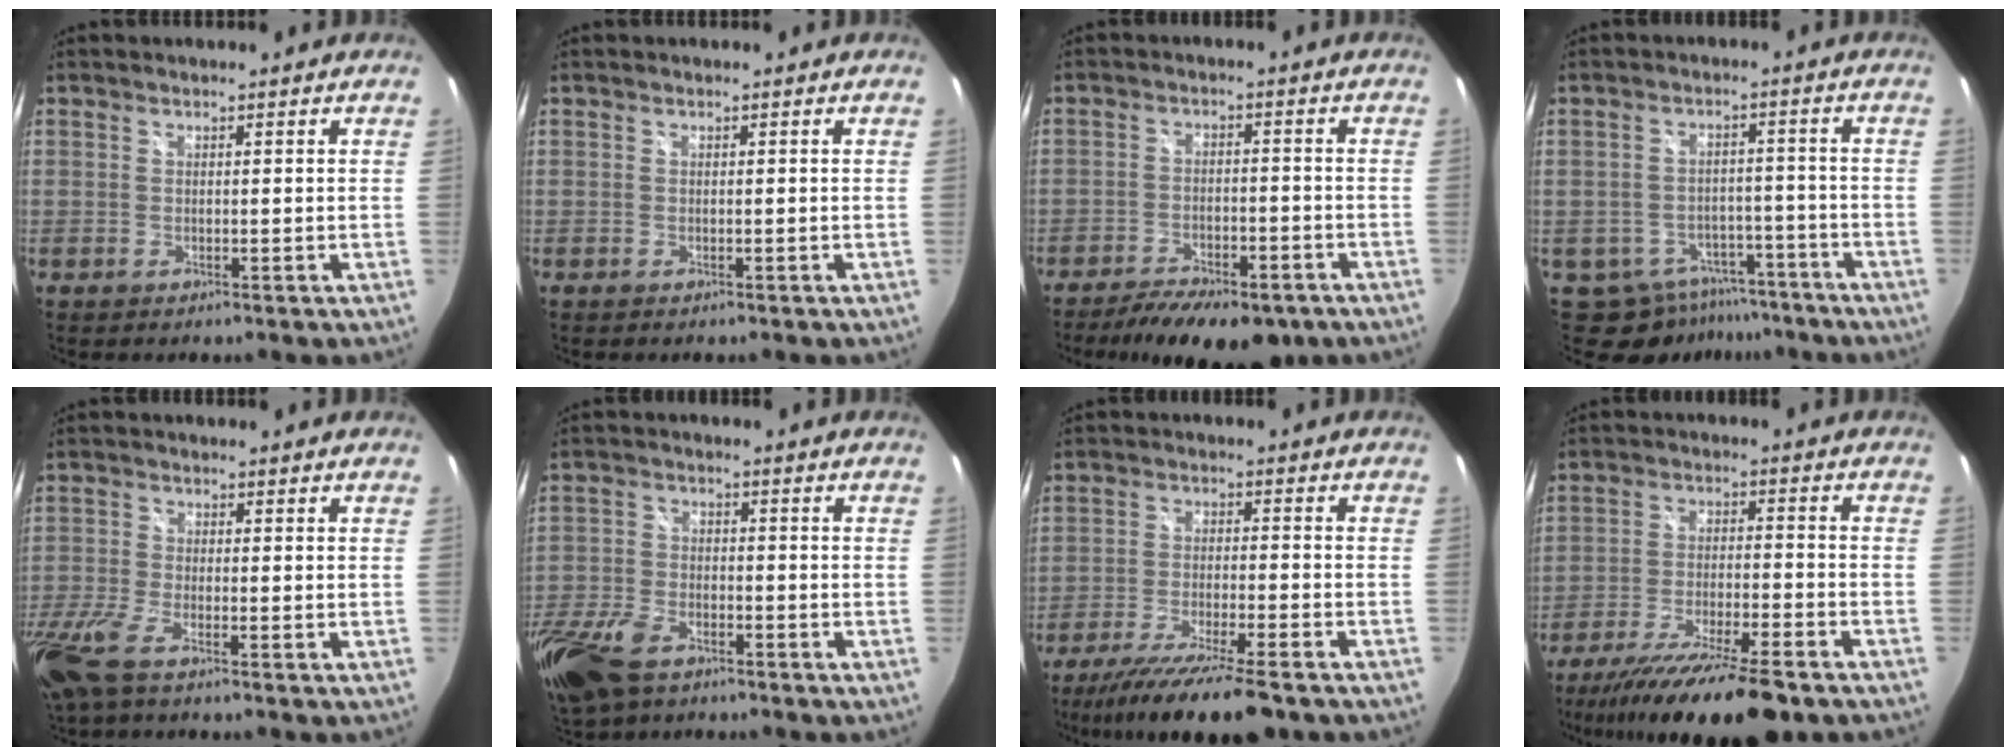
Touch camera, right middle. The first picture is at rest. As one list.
[{"total": 0.0}, {"total": 16.0, "force": [-11.8, 6.2, 8.9], "torque": [-0.175, -0.029, -0.167]}, {"total": 11.0, "force": [-8.1, 6.9, 3.0], "torque": [-0.069, 0.008, -0.097]}, {"total": 10.2, "force": [-6.4, 3.2, 7.2], "torque": [-0.174, -0.042, -0.128]}, {"total": 13.2, "force": [-8.4, 7.1, 7.2], "torque": [-0.192, -0.024, -0.166]}, {"total": 14.3, "force": [-11.6, 1.4, 8.2], "torque": [-0.167, -0.037, -0.194]}, {"total": 17.7, "force": [-14.3, 1.9, 10.2], "torque": [-0.200, -0.038, -0.236]}]